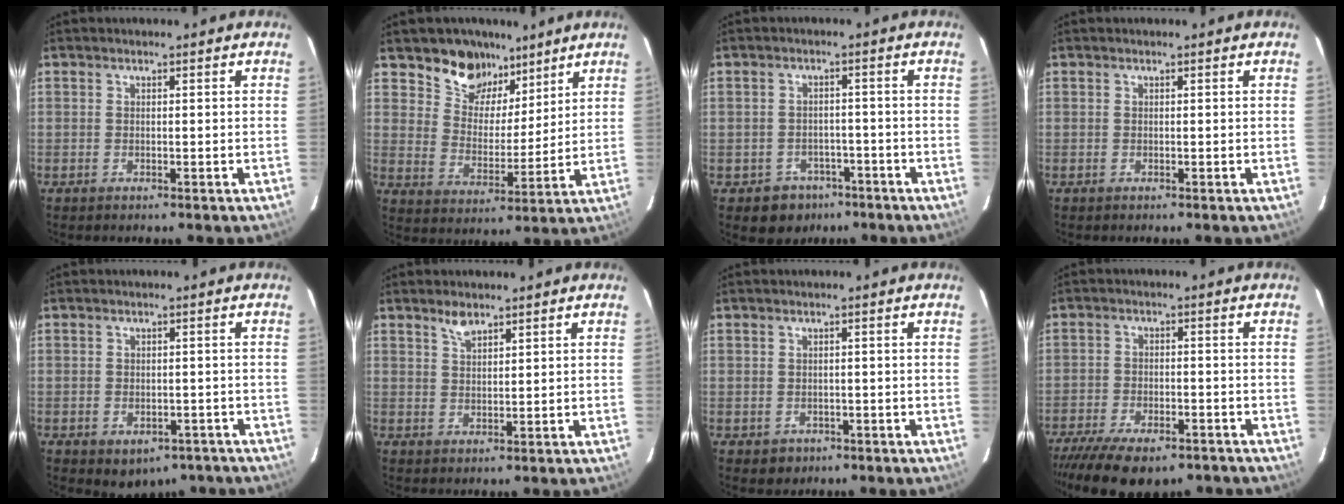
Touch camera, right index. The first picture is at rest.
{"total": 11.3, "force": [8.1, 7.3, 2.8], "torque": [-0.051, -0.004, 0.142]}
{"total": 5.9, "force": [-3.5, 4.8, 0.3], "torque": [-0.017, 0.026, -0.037]}
{"total": 0.0}
{"total": 7.5, "force": [-4.6, 5.1, 3.0], "torque": [-0.051, 0.003, -0.036]}
{"total": 2.8, "force": [2.3, 1.1, 1.3], "torque": [-0.023, 0.001, 0.043]}
{"total": 2.6, "force": [-0.6, 2.5, 0.3], "torque": [-0.005, -0.002, 0.000]}
{"total": 15.6, "force": [-11.9, 6.1, 8.0], "torque": [-0.176, -0.038, -0.180]}